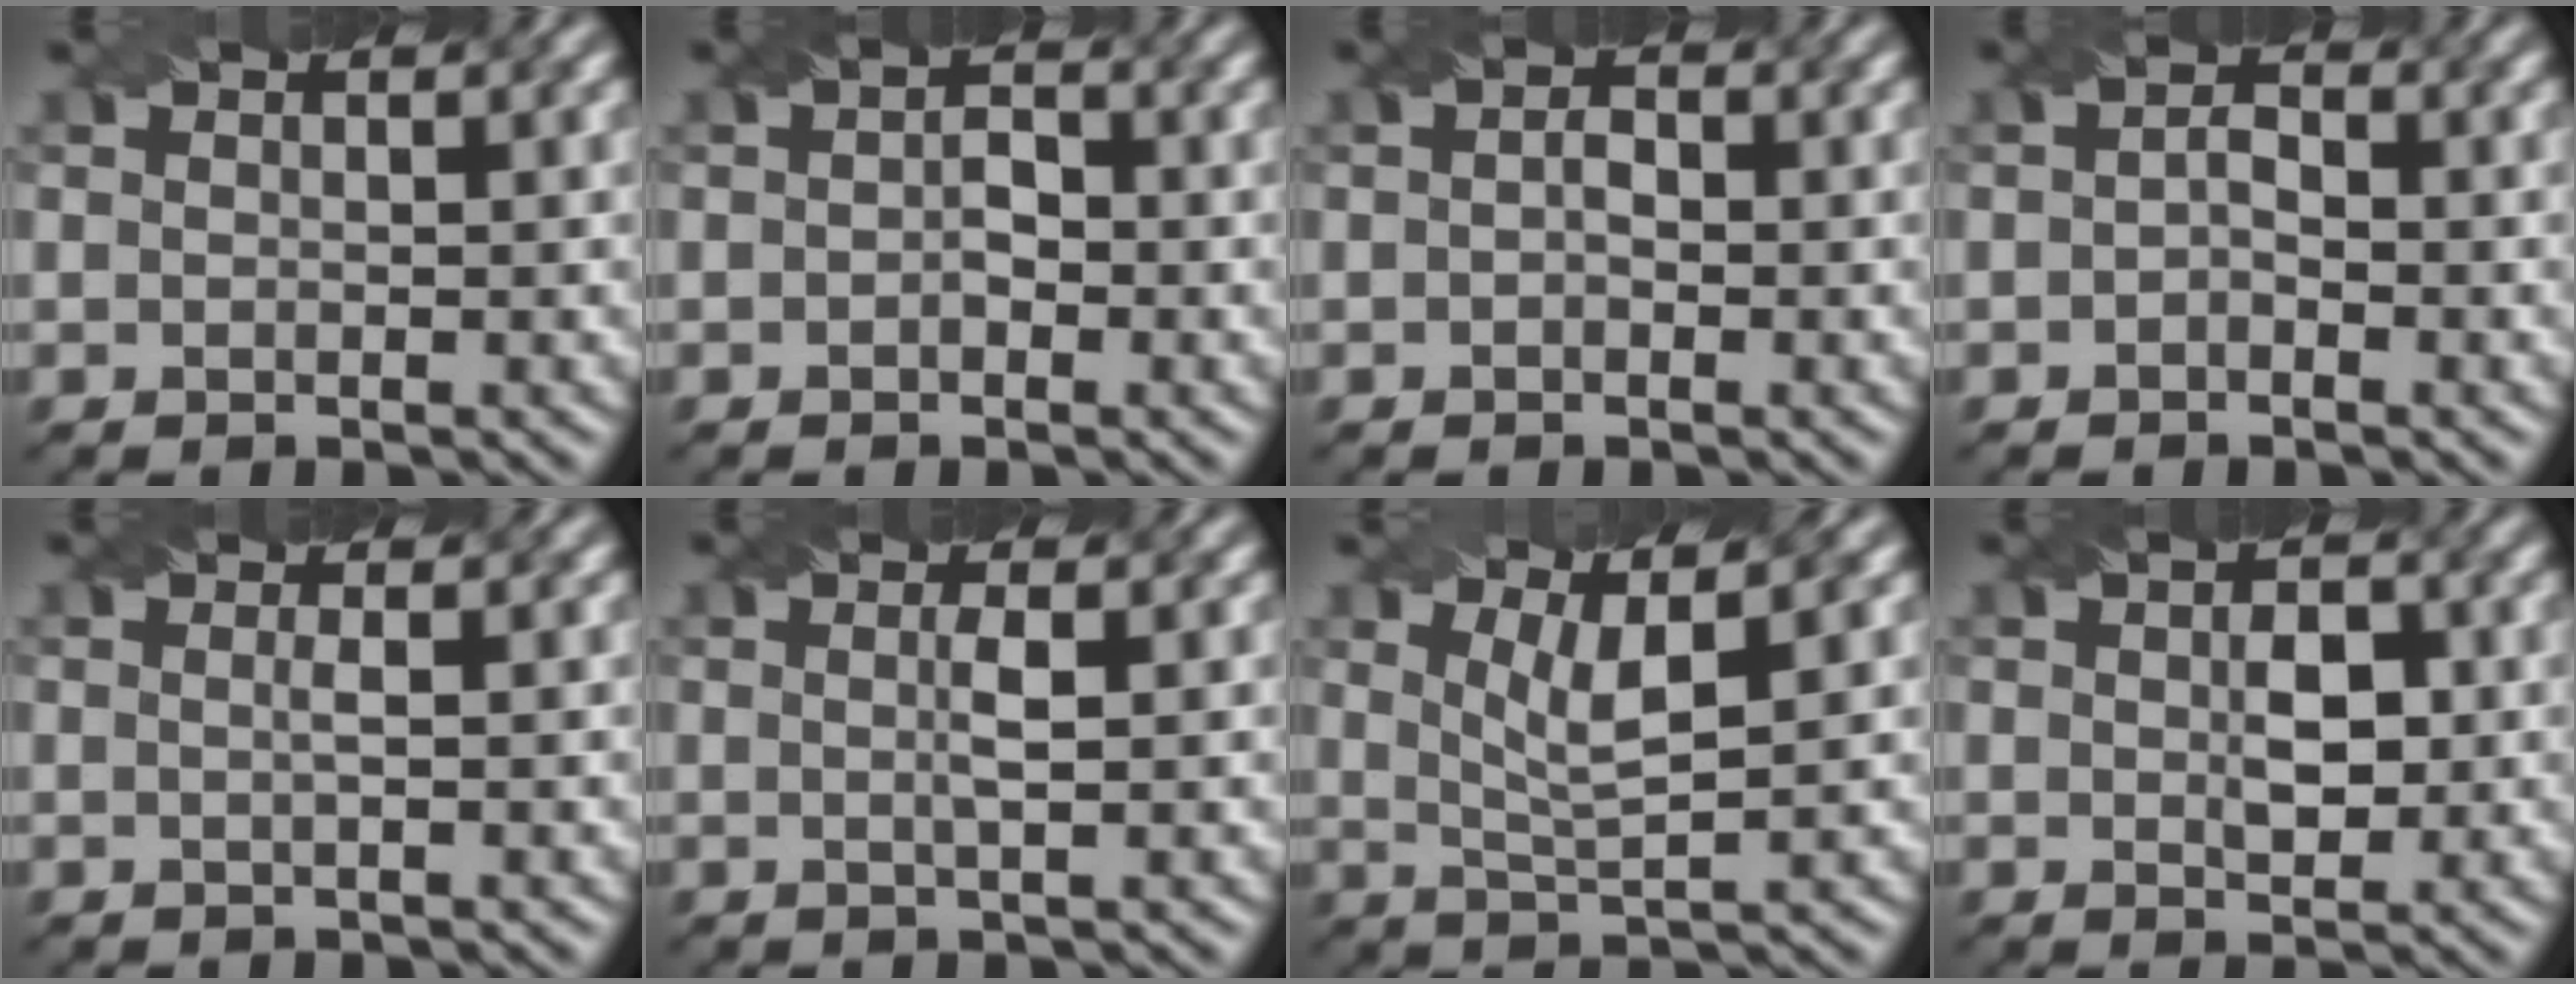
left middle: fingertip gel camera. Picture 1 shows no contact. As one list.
[{"total": 1.5, "force": [-0.3, 1.0, 1.2], "torque": [-0.021, 0.002, -0.008]}, {"total": 1.5, "force": [0.1, 1.0, 1.1], "torque": [-0.014, 0.002, -0.010]}, {"total": 1.4, "force": [-0.4, 0.8, 1.1], "torque": [-0.022, 0.004, -0.010]}, {"total": 1.1, "force": [0.0, 0.3, 1.1], "torque": [-0.016, -0.004, -0.006]}, {"total": 1.7, "force": [0.1, 0.2, 1.7], "torque": [-0.035, 0.003, -0.001]}, {"total": 3.4, "force": [1.3, 0.7, 3.1], "torque": [-0.063, -0.002, 0.027]}, {"total": 2.8, "force": [0.2, 1.5, 2.4], "torque": [-0.044, 0.000, 0.005]}]